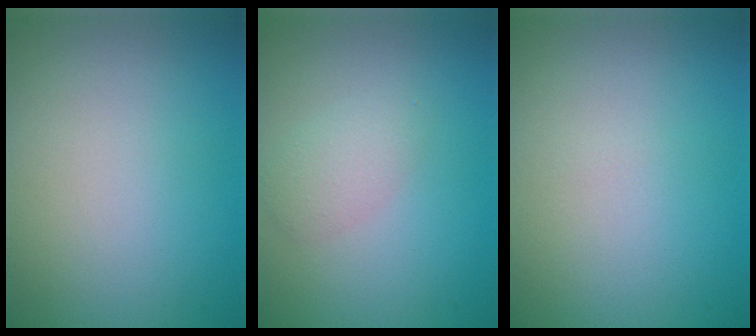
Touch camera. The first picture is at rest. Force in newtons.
{"total": 2.0, "press": 2.0, "slide": 0.0}
{"total": 0.0}